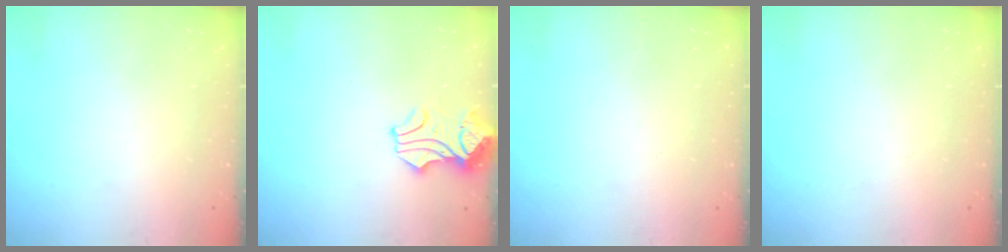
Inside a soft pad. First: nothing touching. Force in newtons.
{"total": 1.2, "press": 0.1, "slide": 1.2}
{"total": 0.0}
{"total": 0.0}